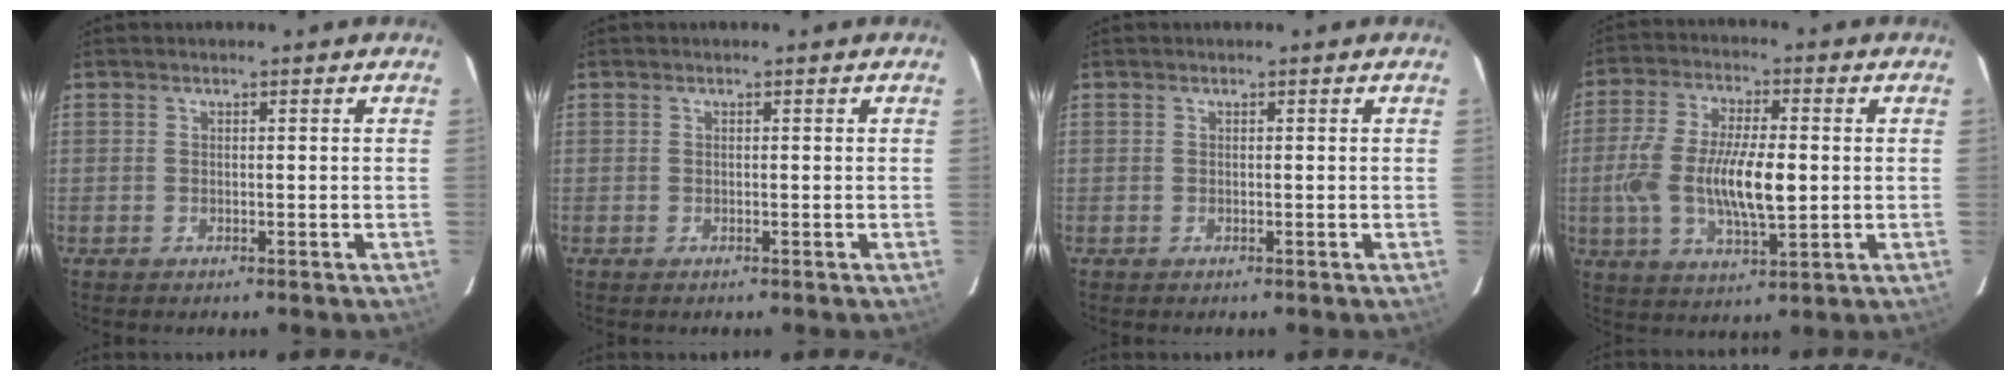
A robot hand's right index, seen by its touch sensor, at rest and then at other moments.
{"total": 0.0}
{"total": 0.0}
{"total": 13.6, "force": [-1.0, 4.8, 12.7], "torque": [-0.252, -0.004, -0.018]}